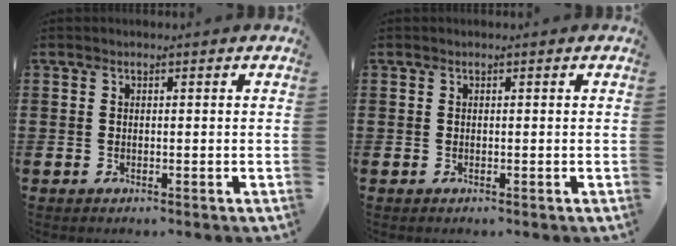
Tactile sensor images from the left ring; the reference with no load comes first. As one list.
[{"total": 0.0}]